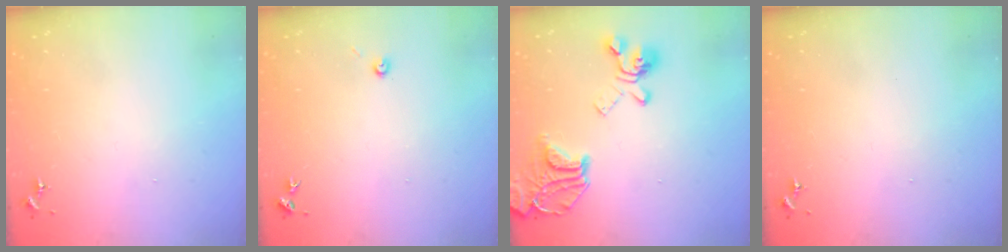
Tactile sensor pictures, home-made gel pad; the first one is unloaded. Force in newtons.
{"total": 3.0, "press": 3.0, "slide": 0.3}
{"total": 19.9, "press": 19.8, "slide": 2.0}
{"total": 0.0}